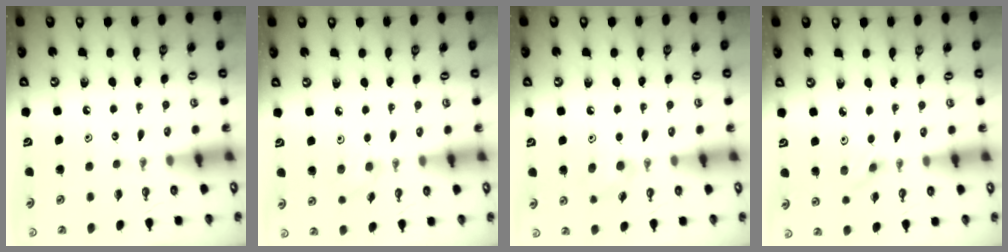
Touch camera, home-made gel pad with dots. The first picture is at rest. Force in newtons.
{"total": 6.1, "press": 5.8, "slide": 2.0}
{"total": 7.1, "press": 6.9, "slide": 1.7}
{"total": 2.9, "press": 2.6, "slide": 1.4}